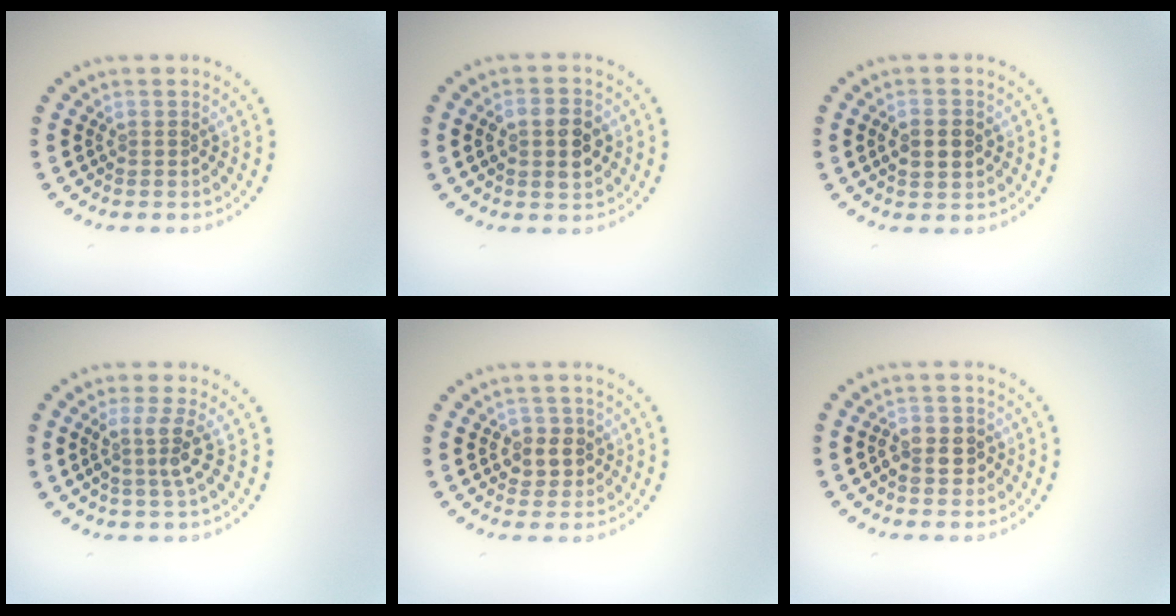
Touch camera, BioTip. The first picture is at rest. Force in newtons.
{"total": 3.8, "press": 3.7, "slide": 0.3}
{"total": 3.2, "press": 3.2, "slide": 0.2}
{"total": 2.8, "press": 2.1, "slide": 1.8}
{"total": 2.4, "press": 2.3, "slide": 0.8}
{"total": 2.6, "press": 2.5, "slide": 0.7}